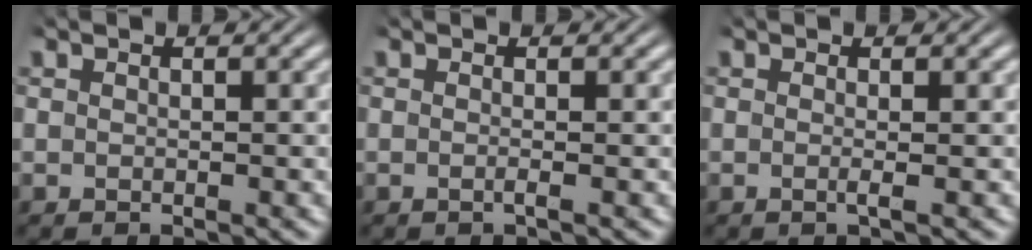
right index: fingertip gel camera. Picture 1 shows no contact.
{"total": 0.6, "force": [-0.4, 0.0, 0.4], "torque": [-0.011, -0.001, -0.008]}
{"total": 0.8, "force": [-0.3, -0.2, 0.7], "torque": [-0.016, -0.005, -0.006]}